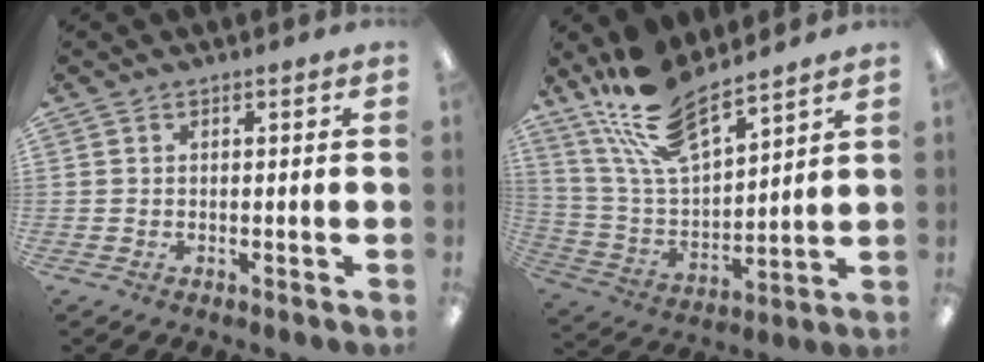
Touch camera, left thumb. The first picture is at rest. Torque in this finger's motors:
{"motor_torque": [0.32, 0.32, 1.41, -1.36, 0.37]}